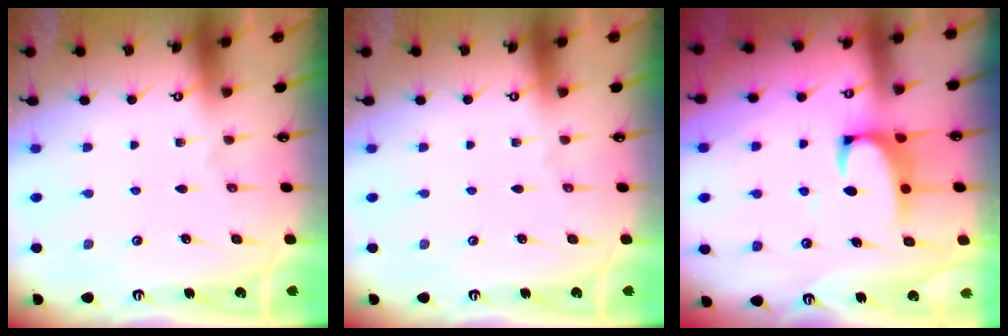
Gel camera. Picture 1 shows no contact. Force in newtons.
{"total": 0.0}
{"total": 2.2, "press": 2.0, "slide": 0.9}